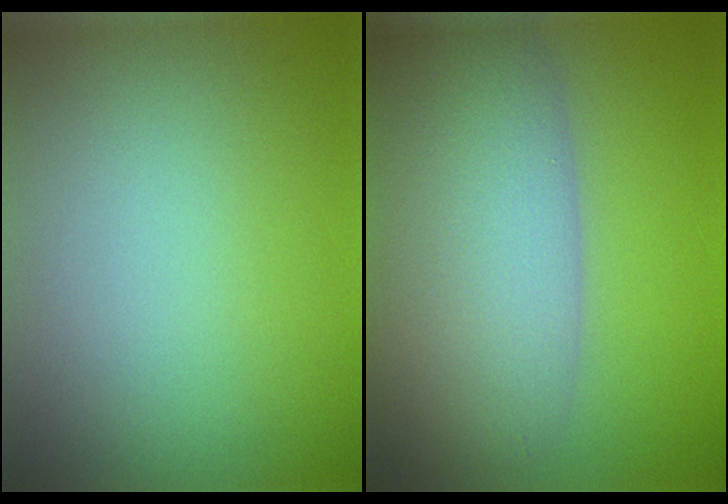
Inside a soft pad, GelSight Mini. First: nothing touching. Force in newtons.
{"total": 10.2, "press": 10.2, "slide": 0.9}